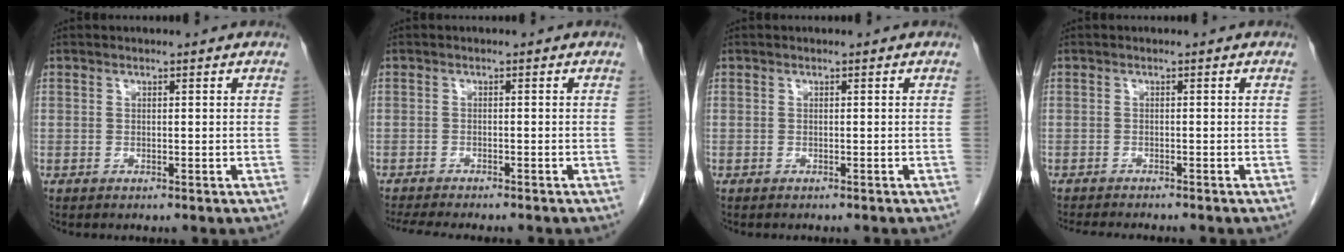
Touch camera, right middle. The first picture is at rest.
{"total": 9.4, "force": [-8.3, 1.4, 4.2], "torque": [-0.057, -0.011, -0.116]}
{"total": 1.4, "force": [-1.3, 0.1, 0.5], "torque": [-0.010, -0.001, -0.017]}
{"total": 6.8, "force": [-6.1, 0.9, 2.8], "torque": [-0.036, -0.010, -0.089]}